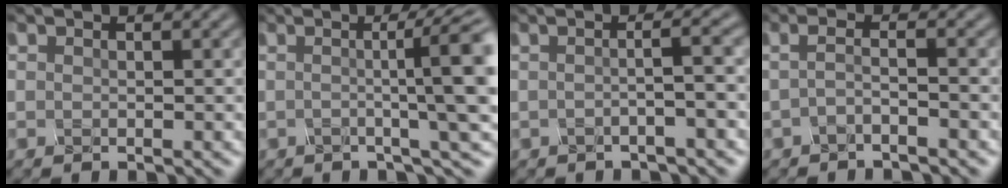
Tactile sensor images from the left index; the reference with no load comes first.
{"total": 9.3, "force": [0.6, 2.0, 9.1], "torque": [-0.089, 0.016, 0.001]}
{"total": 4.1, "force": [-0.3, 1.5, 3.8], "torque": [-0.020, 0.015, -0.031]}
{"total": 1.8, "force": [-1.1, 0.3, 1.5], "torque": [-0.026, -0.008, -0.032]}